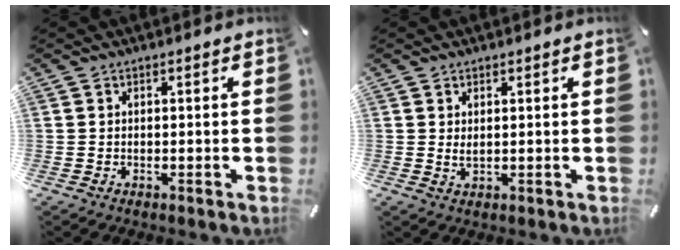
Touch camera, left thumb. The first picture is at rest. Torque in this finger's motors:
{"motor_torque": [-0.04, 0.11, 0.01, 0.02, 0.03]}